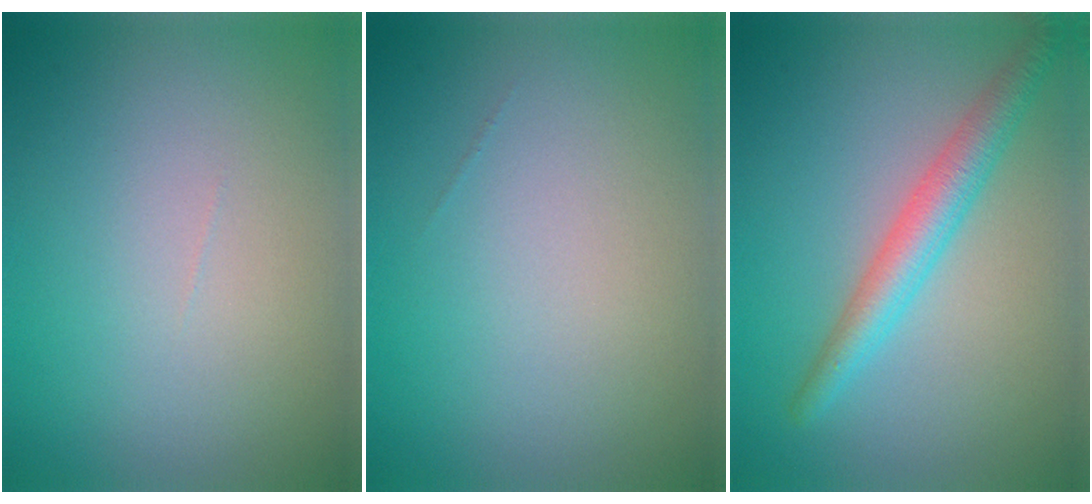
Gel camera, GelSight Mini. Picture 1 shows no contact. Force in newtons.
{"total": 0.0}
{"total": 3.7, "press": 3.7, "slide": 0.1}